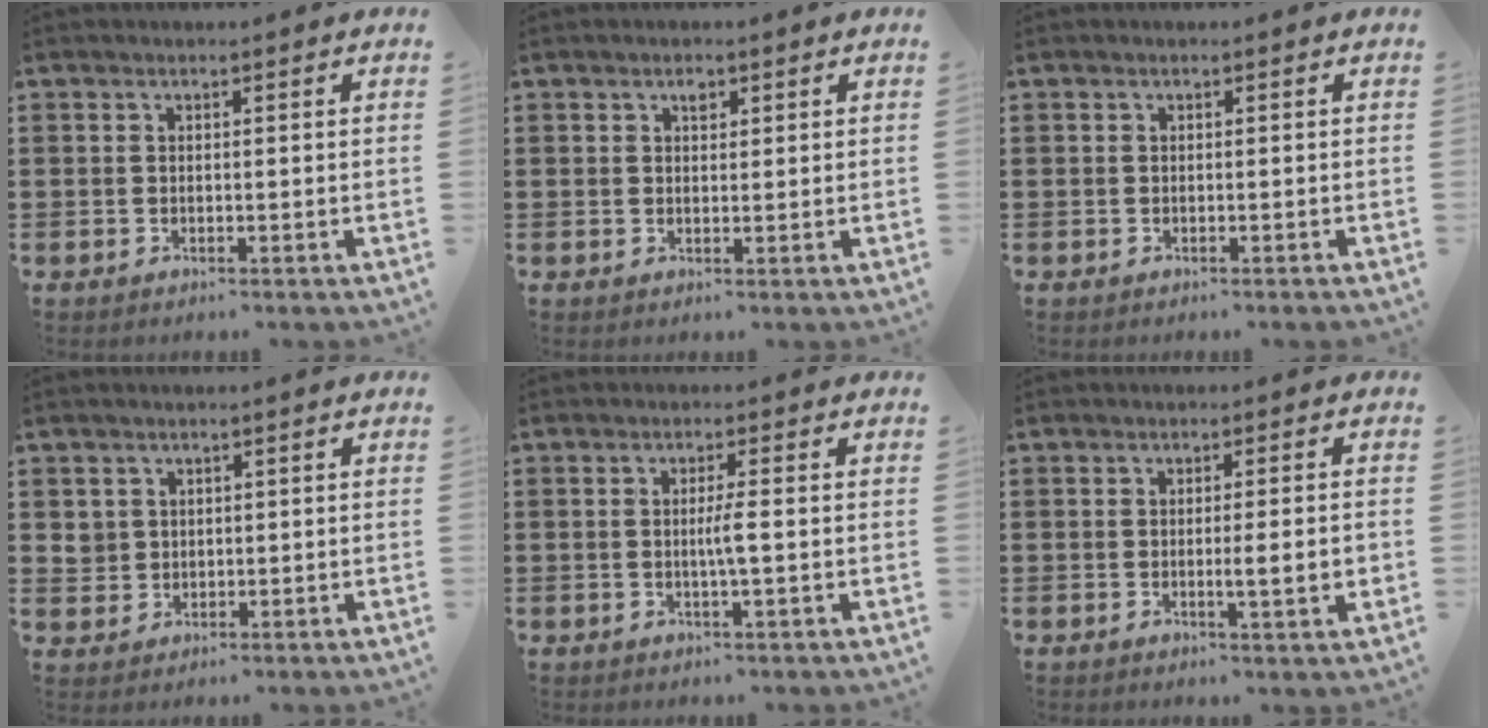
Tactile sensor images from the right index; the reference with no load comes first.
{"total": 1.4, "force": [0.8, 0.8, 0.9], "torque": [-0.011, 0.001, 0.012]}
{"total": 0.0}
{"total": 2.4, "force": [0.8, 2.3, 0.3], "torque": [-0.017, 0.011, 0.015]}
{"total": 2.6, "force": [-0.3, -0.1, 2.6], "torque": [-0.047, -0.005, -0.008]}
{"total": 3.8, "force": [-0.6, 0.1, 3.7], "torque": [-0.062, -0.007, -0.011]}